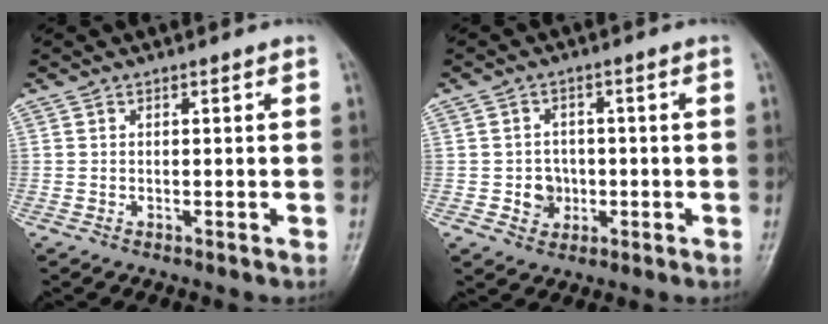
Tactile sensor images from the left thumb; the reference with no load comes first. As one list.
[{"total": 4.2, "force": [-0.7, 3.8, 1.5], "torque": [0.003, 0.008, -0.010]}]